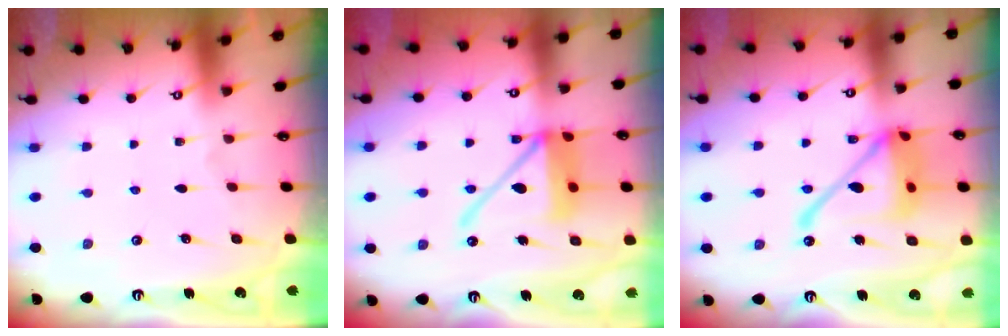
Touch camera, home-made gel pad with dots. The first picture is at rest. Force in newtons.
{"total": 15.0, "press": 14.9, "slide": 1.8}
{"total": 19.1, "press": 19.0, "slide": 1.9}